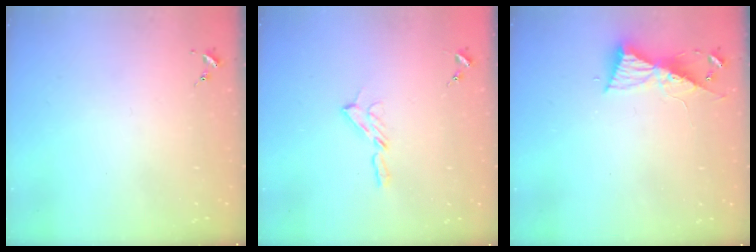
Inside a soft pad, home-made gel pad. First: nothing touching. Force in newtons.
{"total": 3.7, "press": 3.7, "slide": 0.3}
{"total": 8.7, "press": 8.6, "slide": 0.8}